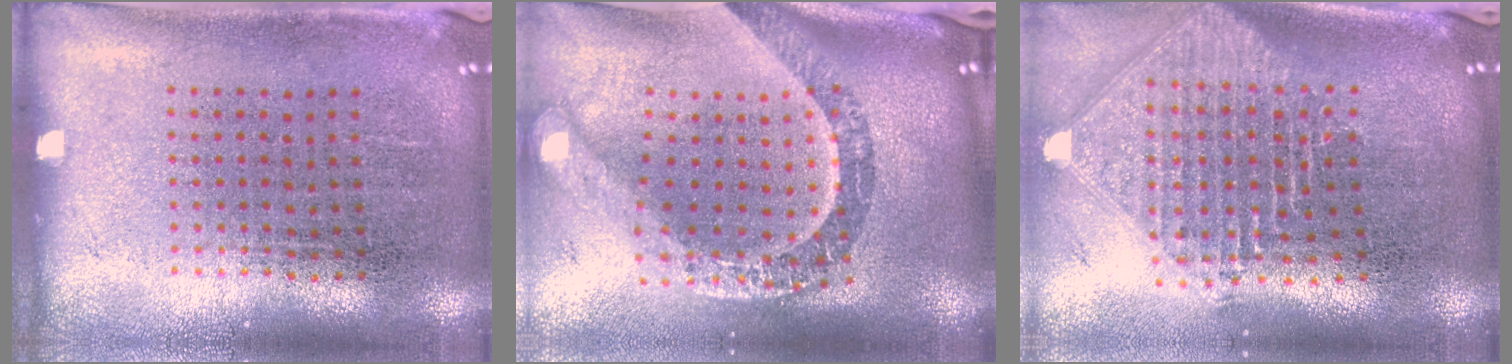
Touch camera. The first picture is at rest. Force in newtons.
{"total": 3.4, "press": 2.5, "slide": 2.4}
{"total": 2.4, "press": 1.9, "slide": 1.5}